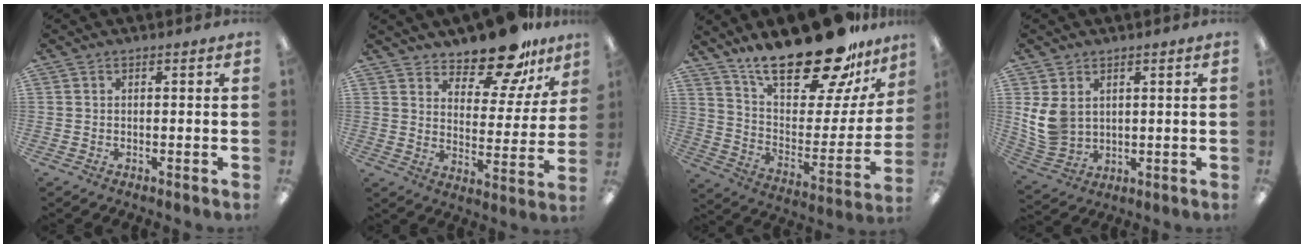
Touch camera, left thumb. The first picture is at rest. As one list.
[{"total": 14.8, "force": [12.7, 5.2, 5.5], "torque": [-0.085, -0.094, 0.225]}, {"total": 26.3, "force": [20.3, 8.7, 14.2], "torque": [-0.206, -0.137, 0.341]}, {"total": 8.4, "force": [2.5, 6.6, 4.6], "torque": [-0.112, -0.002, 0.052]}]